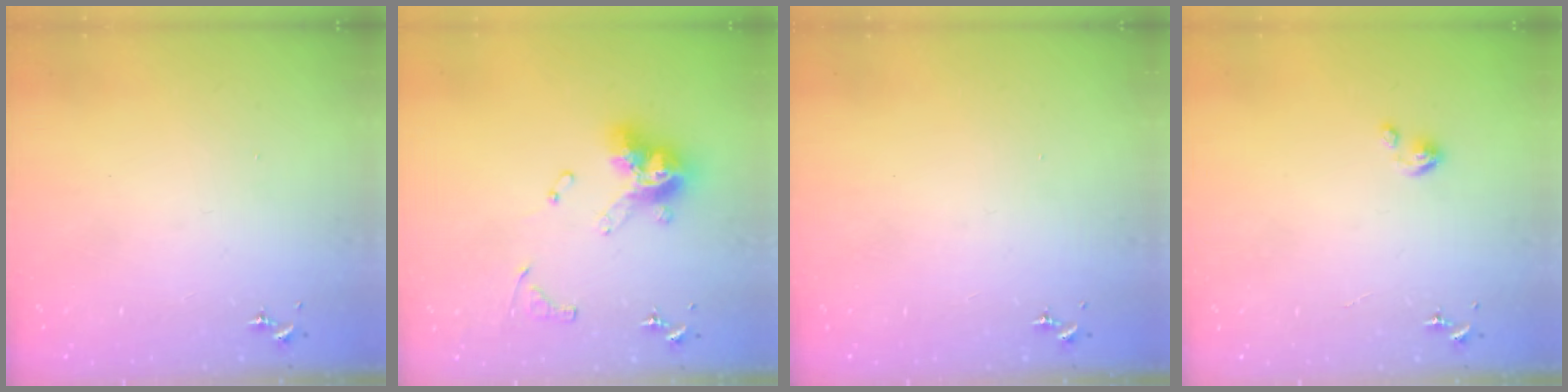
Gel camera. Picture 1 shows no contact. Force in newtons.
{"total": 14.6, "press": 14.5, "slide": 1.6}
{"total": 0.0}
{"total": 4.3, "press": 4.3, "slide": 0.3}